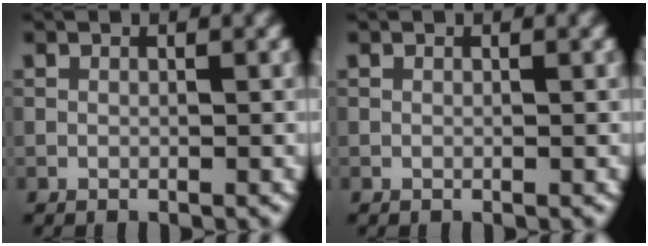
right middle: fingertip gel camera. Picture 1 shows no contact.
{"total": 0.0}